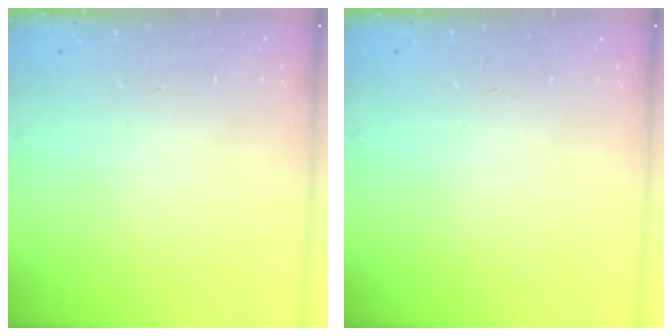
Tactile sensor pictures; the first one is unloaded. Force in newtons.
{"total": 0.0}